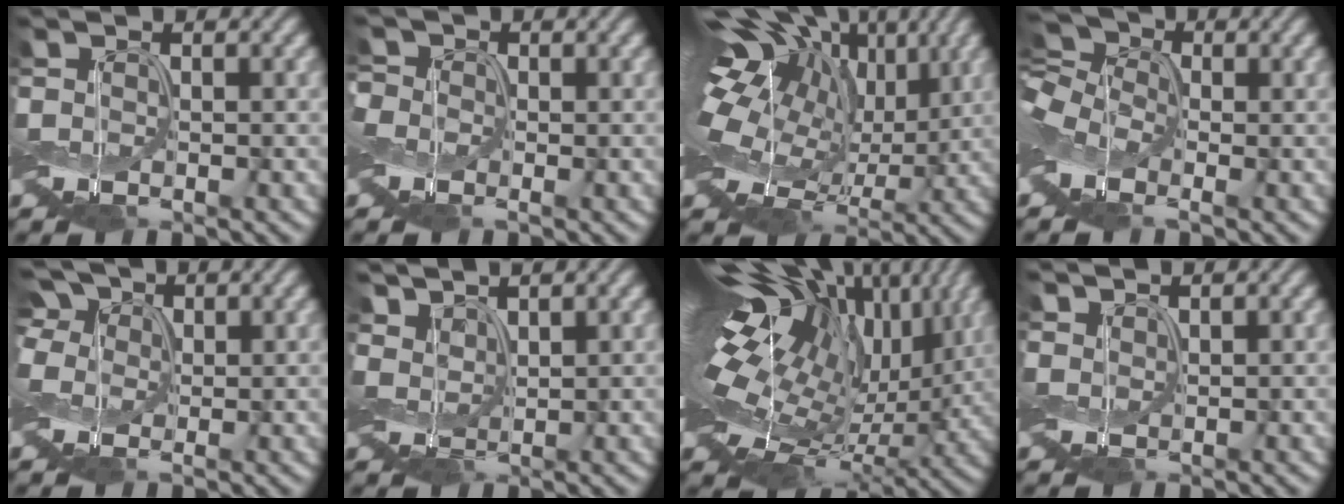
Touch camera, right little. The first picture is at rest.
{"total": 3.4, "force": [1.2, 2.8, 1.4], "torque": [-0.058, 0.019, -0.001]}
{"total": 15.6, "force": [4.6, 10.0, 11.0], "torque": [-0.225, 0.030, 0.085]}
{"total": 4.4, "force": [-1.1, 3.3, 2.6], "torque": [-0.072, 0.016, -0.031]}
{"total": 4.5, "force": [2.7, 3.1, 2.0], "torque": [-0.058, 0.006, 0.043]}
{"total": 2.3, "force": [1.9, 0.9, 1.0], "torque": [-0.031, 0.007, 0.026]}
{"total": 18.0, "force": [4.7, 9.6, 14.5], "torque": [-0.259, 0.007, 0.099]}
{"total": 0.9, "force": [0.9, 0.0, -0.1], "torque": [-0.002, 0.003, 0.018]}